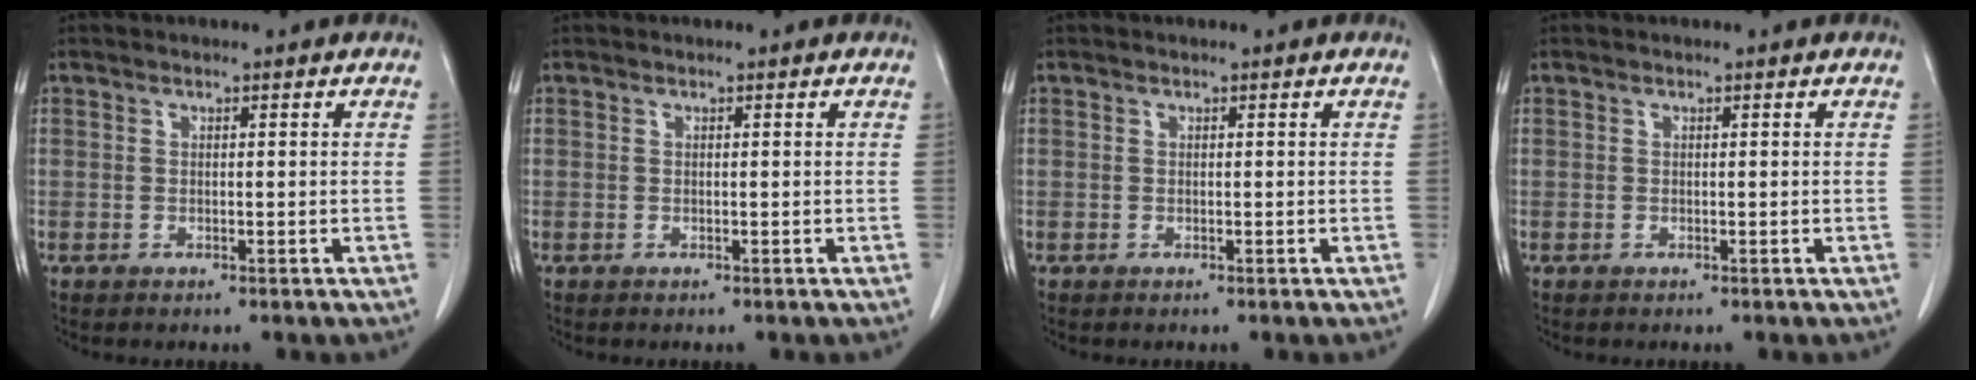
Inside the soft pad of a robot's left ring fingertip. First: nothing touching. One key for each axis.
{"total": 0.0}
{"total": 0.0}
{"total": 0.0}